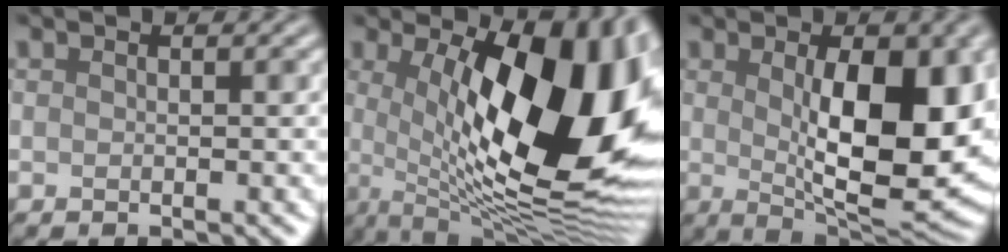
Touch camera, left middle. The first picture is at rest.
{"total": 16.3, "force": [1.6, 6.5, 14.9], "torque": [-0.190, -0.002, 0.023]}
{"total": 12.1, "force": [0.9, 4.7, 11.1], "torque": [-0.147, -0.009, 0.020]}